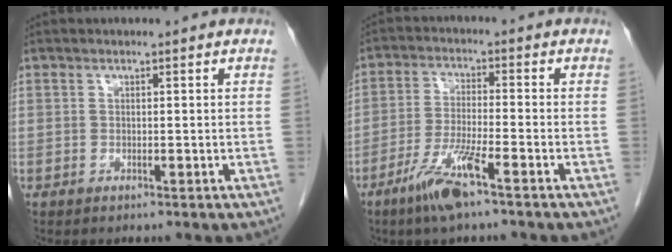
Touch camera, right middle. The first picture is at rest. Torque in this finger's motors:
{"motor_torque": [0.73, -0.51, 0.13, 0.11]}